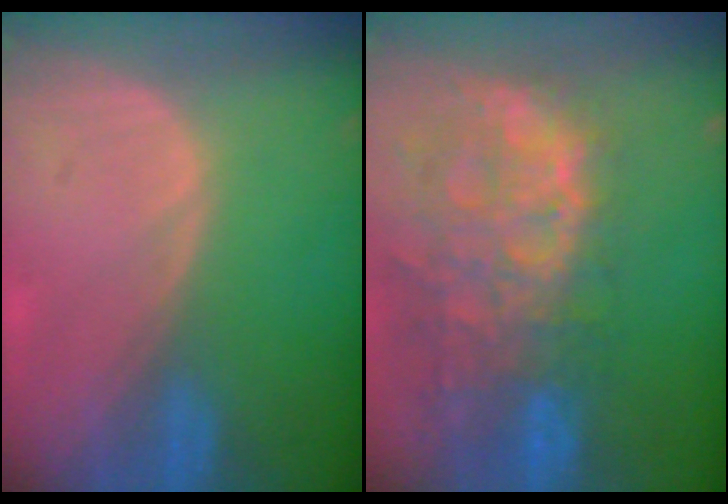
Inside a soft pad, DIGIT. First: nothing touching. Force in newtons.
{"total": 13.7, "press": 11.2, "slide": 7.9}